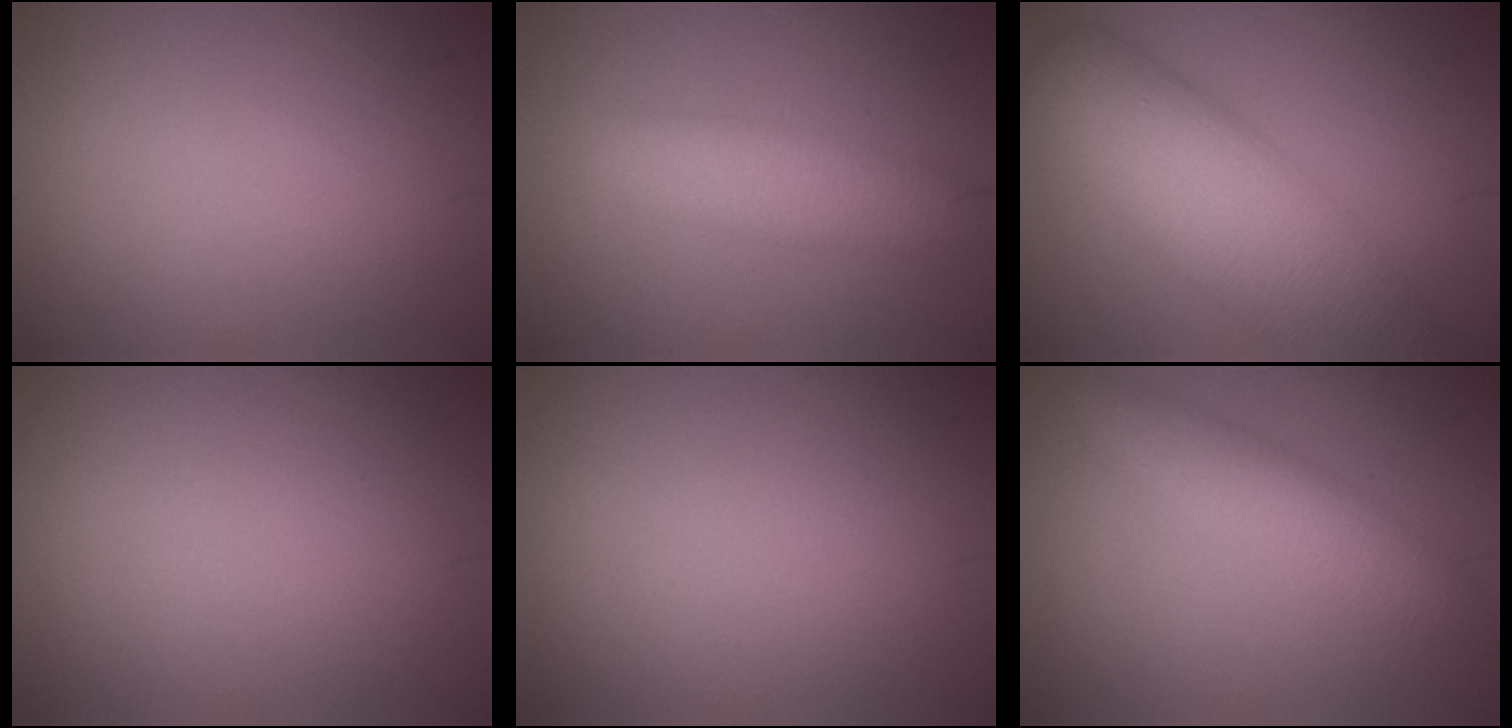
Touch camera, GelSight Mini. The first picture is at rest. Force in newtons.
{"total": 4.5, "press": 4.5, "slide": 0.1}
{"total": 11.0, "press": 11.0, "slide": 0.5}
{"total": 0.0}
{"total": 0.0}
{"total": 3.7, "press": 3.7, "slide": 0.2}